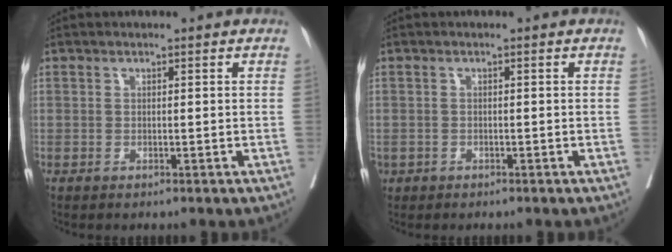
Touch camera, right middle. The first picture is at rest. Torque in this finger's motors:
{"motor_torque": [1.69, -0.44, 1.05, 0.21]}